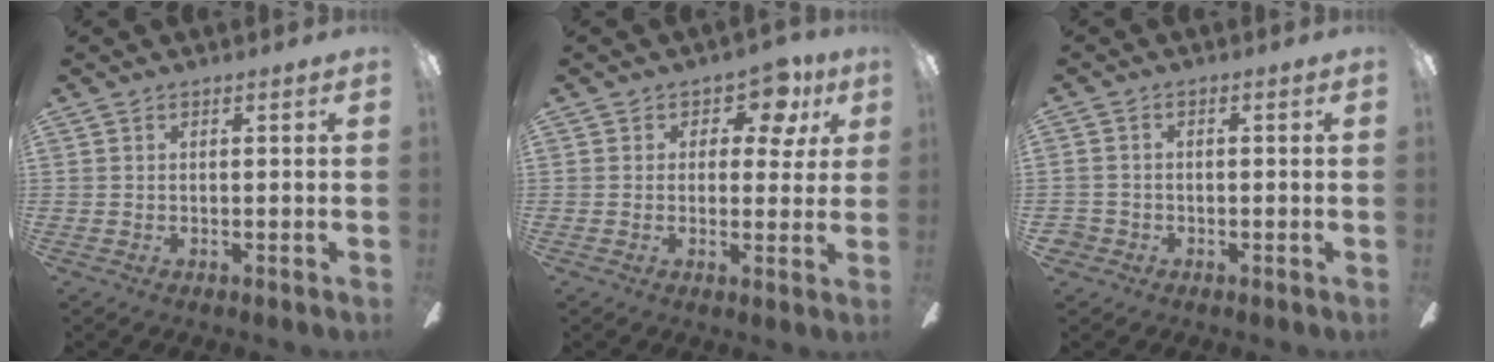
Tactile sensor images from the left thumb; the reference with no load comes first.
{"total": 7.7, "force": [3.8, 5.0, 4.5], "torque": [-0.055, -0.016, 0.064]}
{"total": 2.4, "force": [-1.2, 2.0, 0.4], "torque": [-0.007, 0.007, -0.025]}